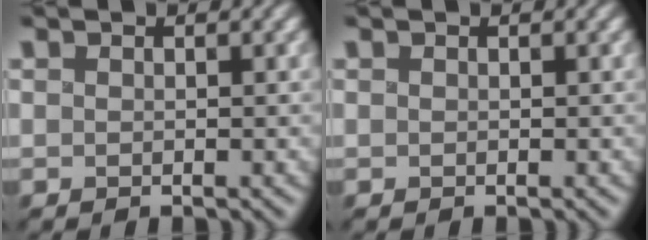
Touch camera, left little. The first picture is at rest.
{"total": 0.0}